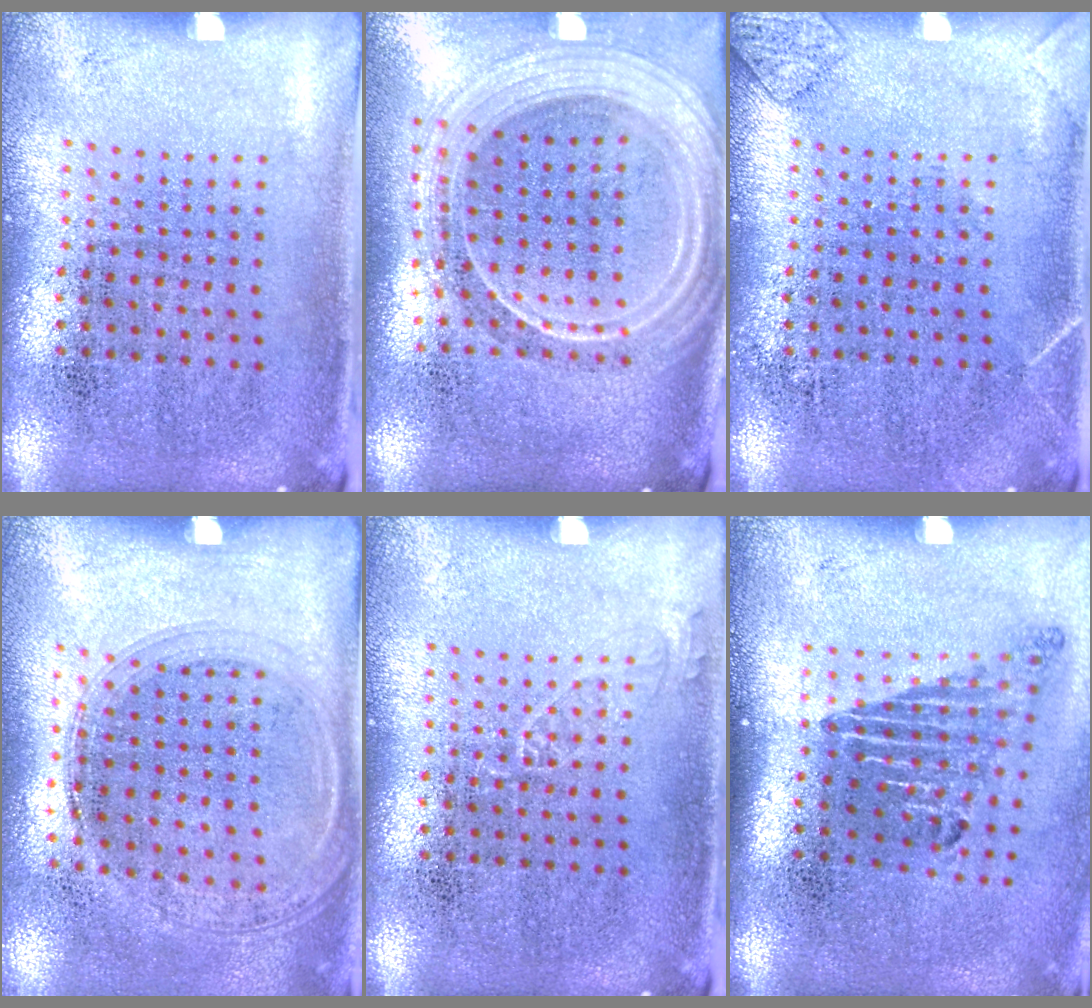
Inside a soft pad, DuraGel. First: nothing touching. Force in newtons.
{"total": 2.5, "press": 2.1, "slide": 1.3}
{"total": 1.6, "press": 1.5, "slide": 0.1}
{"total": 1.3, "press": 1.2, "slide": 0.6}
{"total": 0.8, "press": 0.8, "slide": 0.1}
{"total": 1.8, "press": 1.2, "slide": 1.3}